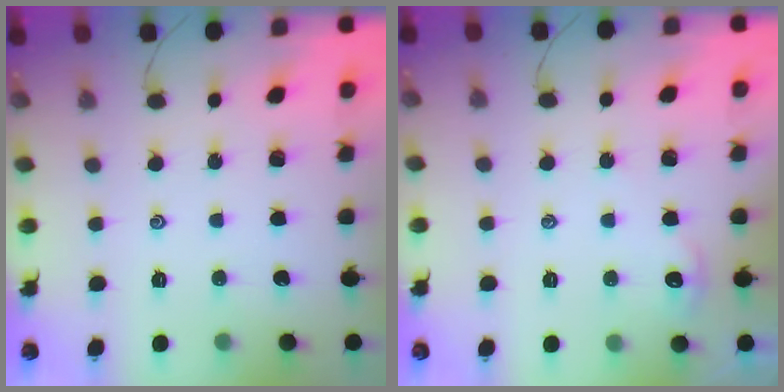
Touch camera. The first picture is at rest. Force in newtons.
{"total": 2.5, "press": 2.5, "slide": 0.3}